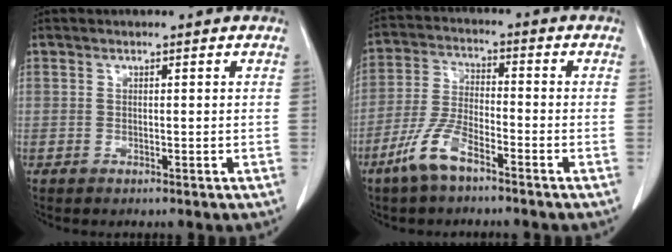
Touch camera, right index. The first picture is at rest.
{"total": 7.6, "force": [-5.0, 1.9, 5.3], "torque": [-0.121, -0.006, -0.102]}